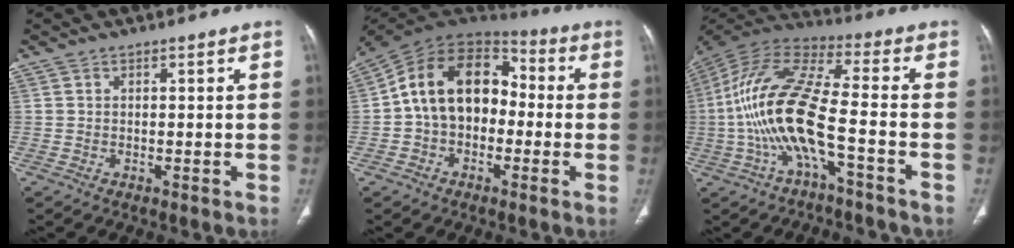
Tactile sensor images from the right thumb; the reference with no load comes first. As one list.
[{"total": 16.1, "force": [-0.5, 11.4, 11.3], "torque": [-0.162, 0.049, -0.023]}, {"total": 17.0, "force": [-4.2, 4.7, 15.8], "torque": [-0.349, 0.045, -0.082]}]